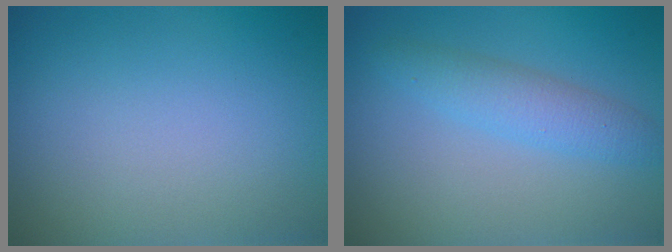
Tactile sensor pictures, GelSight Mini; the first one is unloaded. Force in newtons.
{"total": 2.9, "press": 2.9, "slide": 0.0}